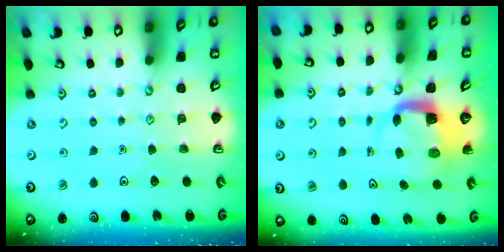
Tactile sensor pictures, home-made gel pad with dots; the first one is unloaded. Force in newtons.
{"total": 3.9, "press": 3.8, "slide": 0.5}